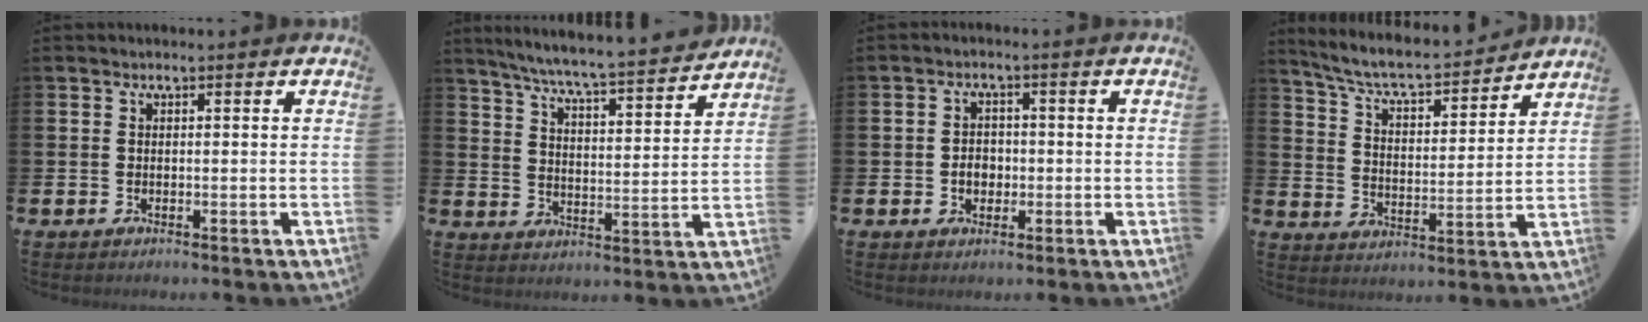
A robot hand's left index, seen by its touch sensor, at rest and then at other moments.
{"total": 7.1, "force": [6.7, -0.2, 2.3], "torque": [-0.066, -0.053, 0.112]}
{"total": 2.6, "force": [-0.6, 2.1, 1.4], "torque": [-0.011, -0.003, -0.018]}
{"total": 7.1, "force": [6.5, 1.2, 2.6], "torque": [-0.081, -0.050, 0.109]}